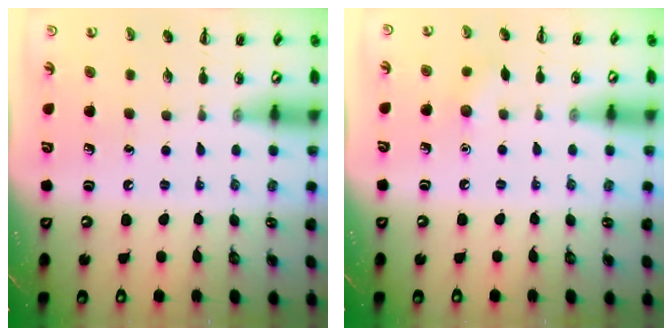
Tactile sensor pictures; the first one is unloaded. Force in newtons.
{"total": 5.1, "press": 5.0, "slide": 1.1}